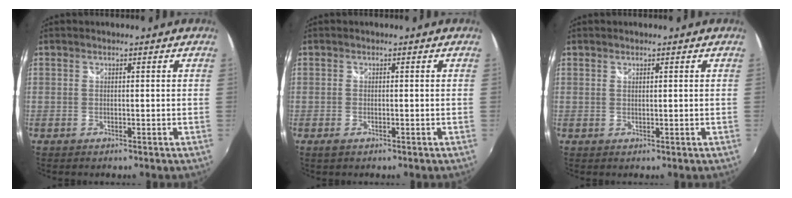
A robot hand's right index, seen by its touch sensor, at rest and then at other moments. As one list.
[{"total": 1.1, "force": [-0.7, 0.5, 0.6], "torque": [-0.013, -0.004, -0.013]}, {"total": 0.6, "force": [0.5, 0.0, 0.3], "torque": [-0.006, 0.000, 0.009]}]